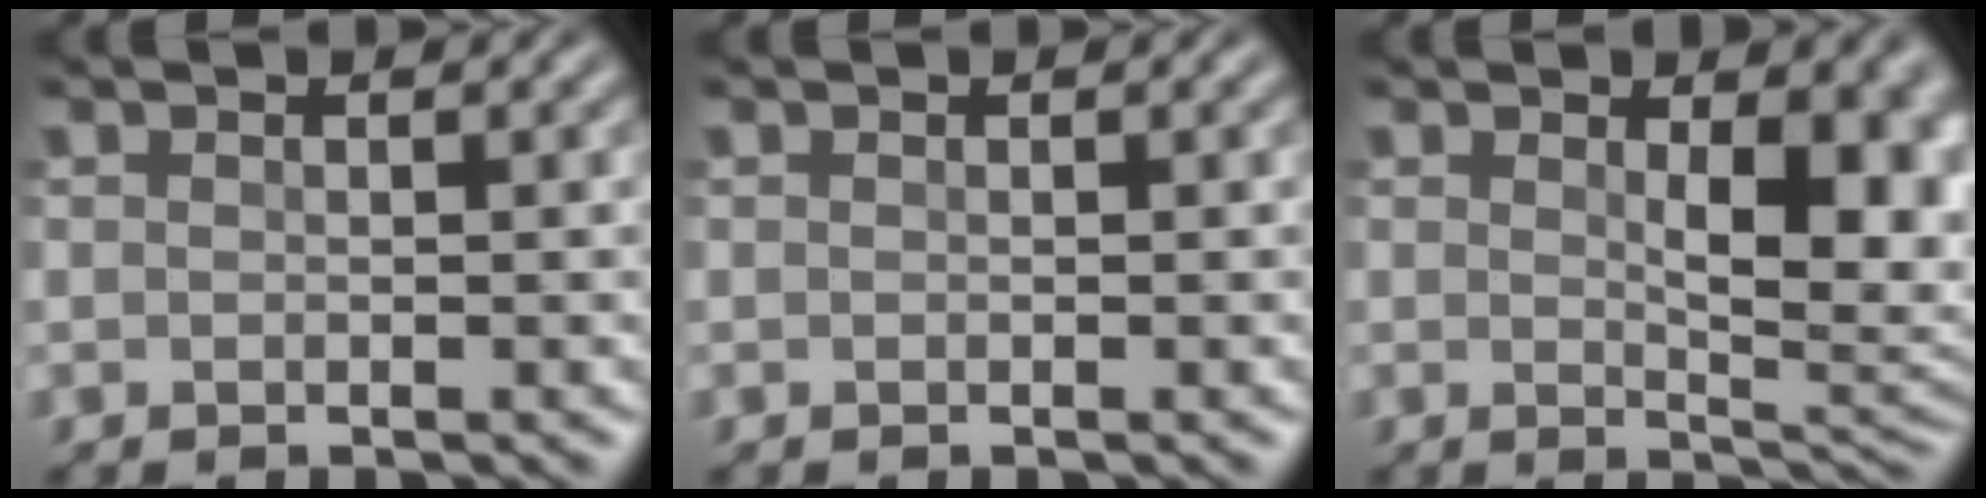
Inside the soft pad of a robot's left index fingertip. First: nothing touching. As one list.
[{"total": 0.0}, {"total": 7.0, "force": [1.0, 2.6, 6.5], "torque": [-0.076, -0.006, 0.025]}]